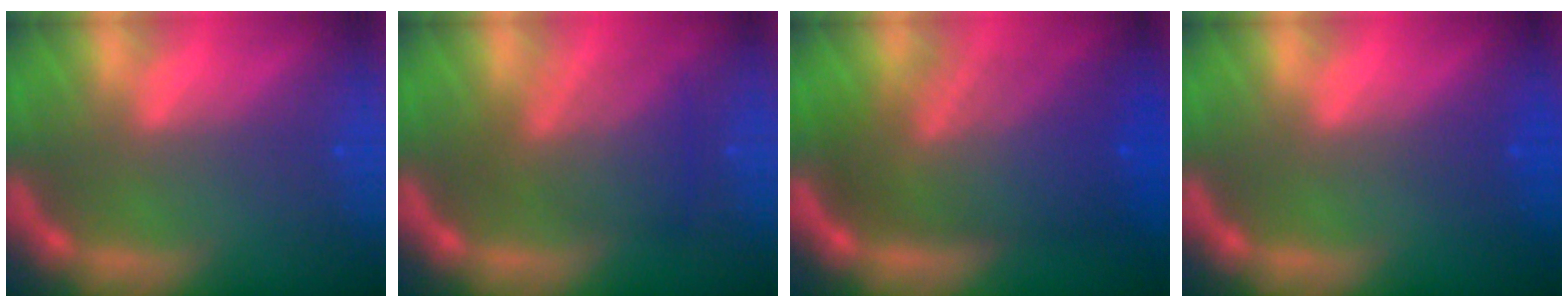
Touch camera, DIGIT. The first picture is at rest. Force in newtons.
{"total": 5.5}
{"total": 10.0}
{"total": 0.9}